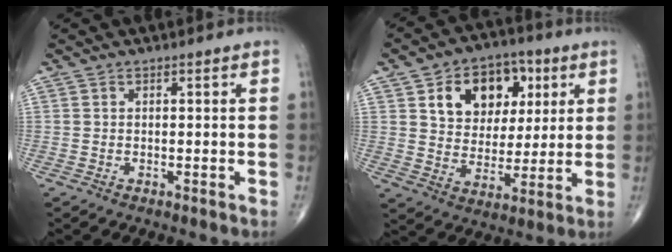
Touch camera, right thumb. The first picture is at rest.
{"total": 14.9, "force": [5.5, 10.8, 8.6], "torque": [-0.088, -0.007, 0.092]}